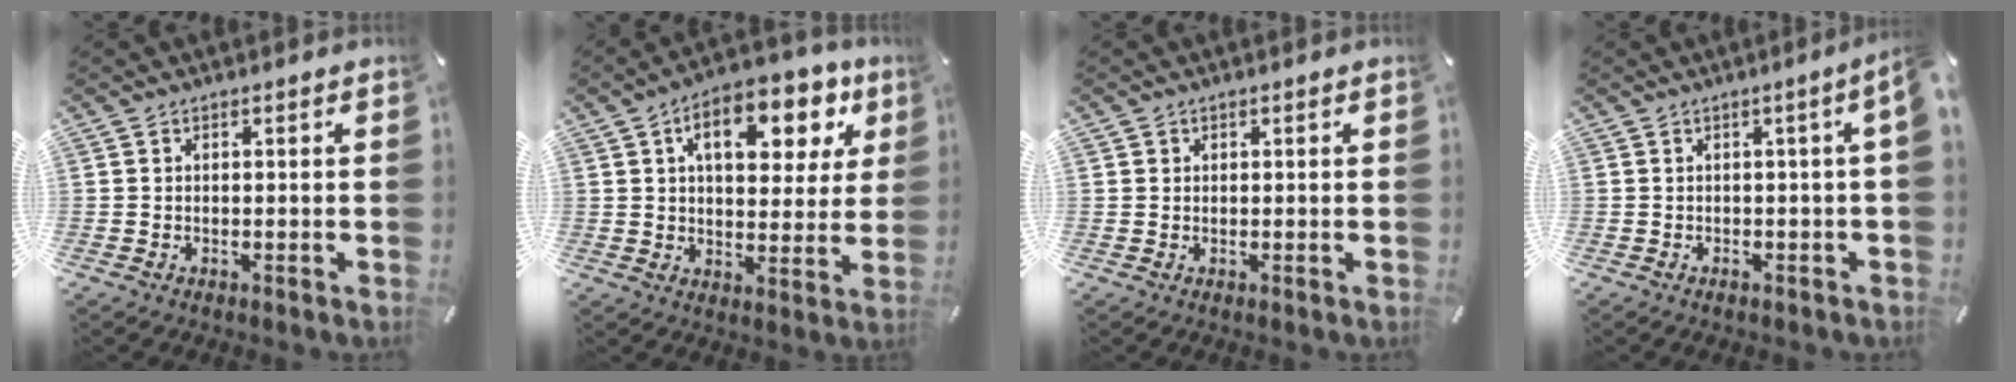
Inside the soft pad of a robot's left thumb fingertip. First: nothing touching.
{"total": 14.5, "force": [6.3, 8.3, 10.0], "torque": [-0.134, -0.022, 0.102]}
{"total": 0.7, "force": [0.3, 0.7, -0.1], "torque": [0.011, 0.001, 0.003]}
{"total": 3.6, "force": [-0.2, 0.0, 3.6], "torque": [-0.060, -0.005, -0.003]}